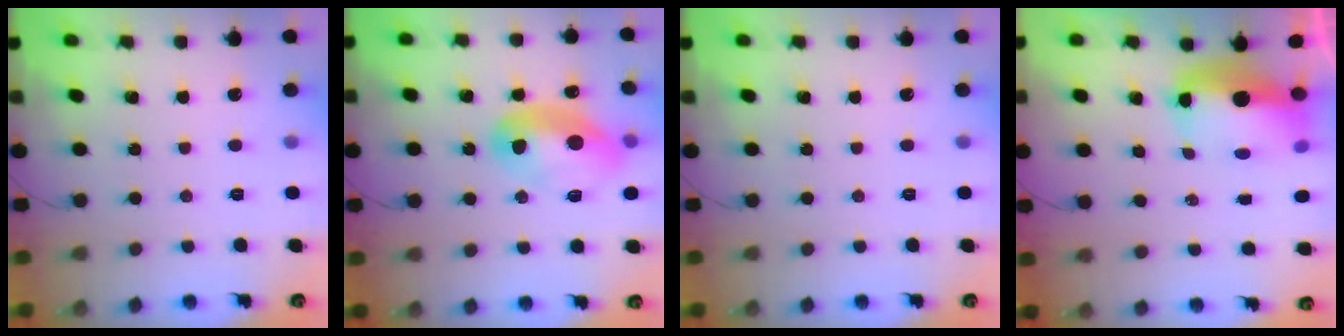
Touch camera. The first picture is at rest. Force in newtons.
{"total": 16.1, "press": 14.5, "slide": 7.0}
{"total": 0.0}
{"total": 10.6, "press": 10.4, "slide": 2.2}